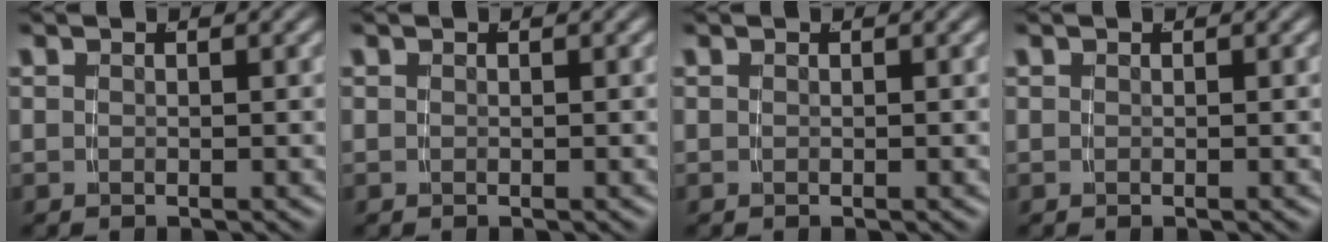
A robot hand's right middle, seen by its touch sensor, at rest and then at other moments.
{"total": 0.0}
{"total": 0.0}
{"total": 0.0}